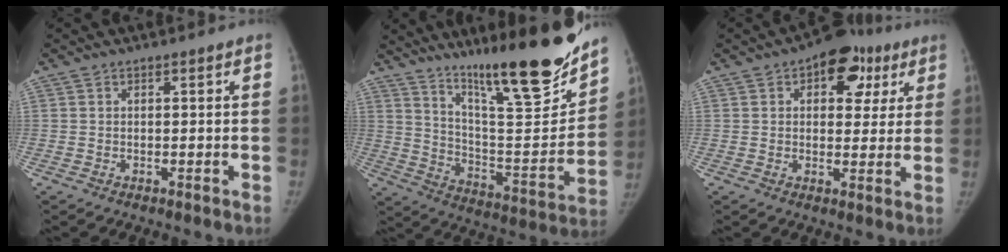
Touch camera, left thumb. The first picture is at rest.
{"total": 24.2, "force": [18.0, 3.7, 15.6], "torque": [-0.211, -0.108, 0.296]}
{"total": 11.7, "force": [5.3, 7.2, 7.5], "torque": [-0.043, -0.003, 0.065]}